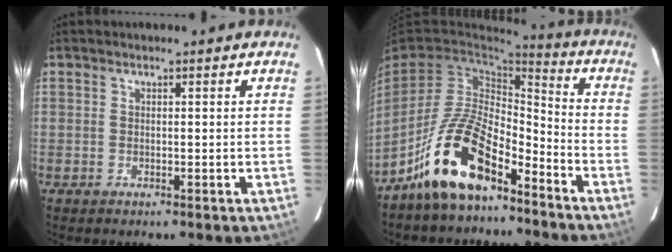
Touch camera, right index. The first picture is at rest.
{"total": 15.0, "force": [-10.1, 5.8, 9.4], "torque": [-0.185, 0.014, -0.183]}